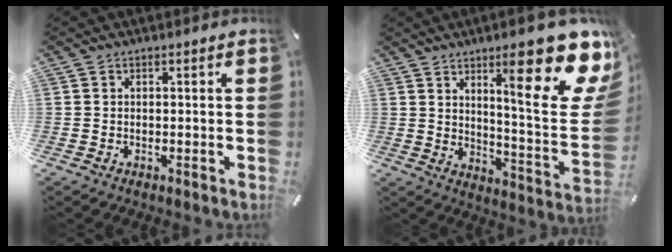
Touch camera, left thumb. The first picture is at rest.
{"total": 23.2, "force": [13.0, 5.9, 18.3], "torque": [-0.252, -0.092, 0.199]}